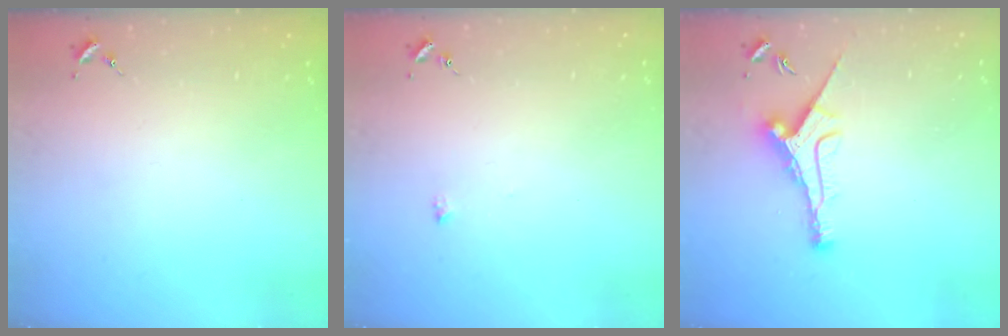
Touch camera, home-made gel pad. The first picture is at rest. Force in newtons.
{"total": 3.8, "press": 3.8, "slide": 0.5}
{"total": 10.4, "press": 10.4, "slide": 0.2}